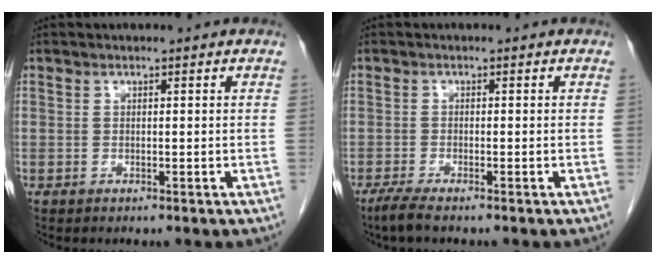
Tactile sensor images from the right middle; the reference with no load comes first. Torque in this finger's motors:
{"motor_torque": [0.60, -0.07, 0.03, 0.04]}